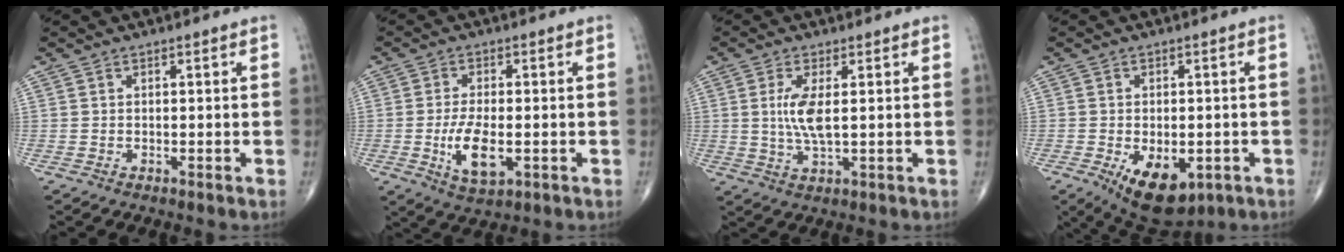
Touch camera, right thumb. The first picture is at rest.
{"total": 8.0, "force": [-1.8, 3.5, 6.9], "torque": [-0.126, -0.005, -0.026]}
{"total": 5.9, "force": [0.8, 1.8, 5.6], "torque": [-0.127, -0.012, 0.018]}
{"total": 11.3, "force": [-4.3, 6.1, 8.4], "torque": [-0.116, -0.002, -0.051]}